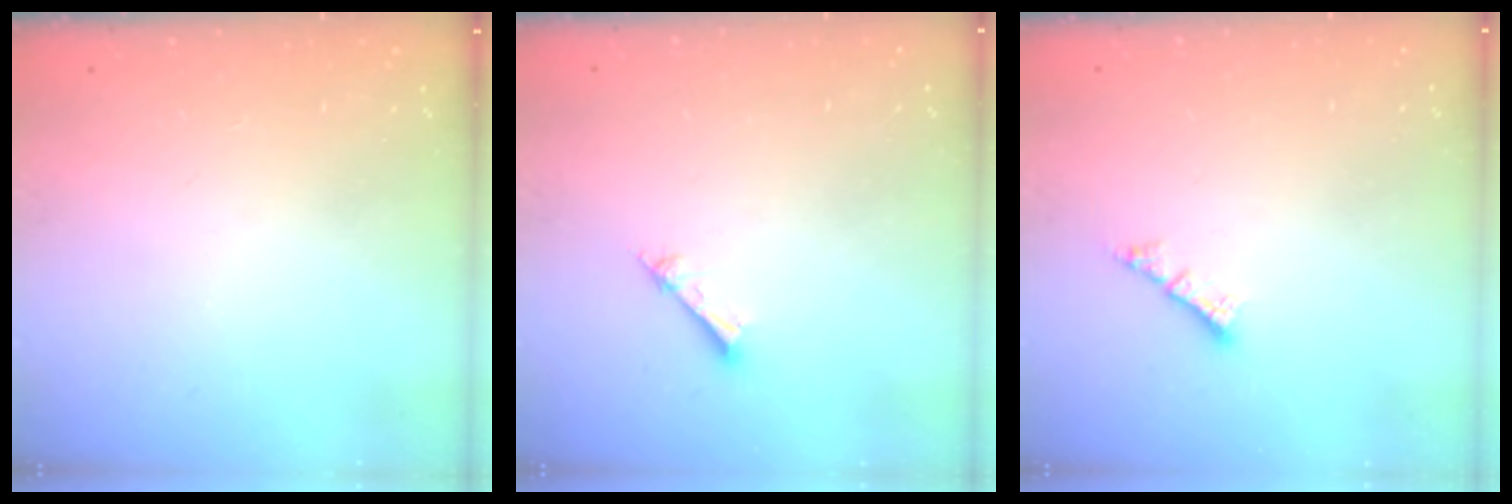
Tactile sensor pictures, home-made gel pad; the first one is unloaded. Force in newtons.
{"total": 1.5, "press": 1.5, "slide": 0.2}
{"total": 2.4, "press": 2.4, "slide": 0.2}